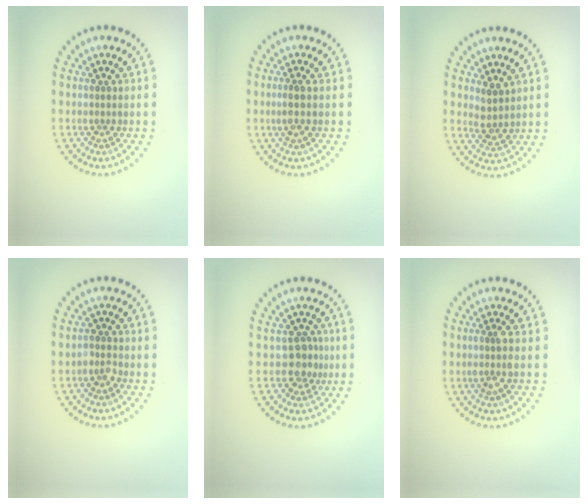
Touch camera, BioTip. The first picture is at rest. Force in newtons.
{"total": 1.5, "press": 1.2, "slide": 0.9}
{"total": 2.0, "press": 1.7, "slide": 1.0}
{"total": 1.3, "press": 1.1, "slide": 0.6}
{"total": 2.1, "press": 1.7, "slide": 1.1}
{"total": 1.7, "press": 1.4, "slide": 1.0}